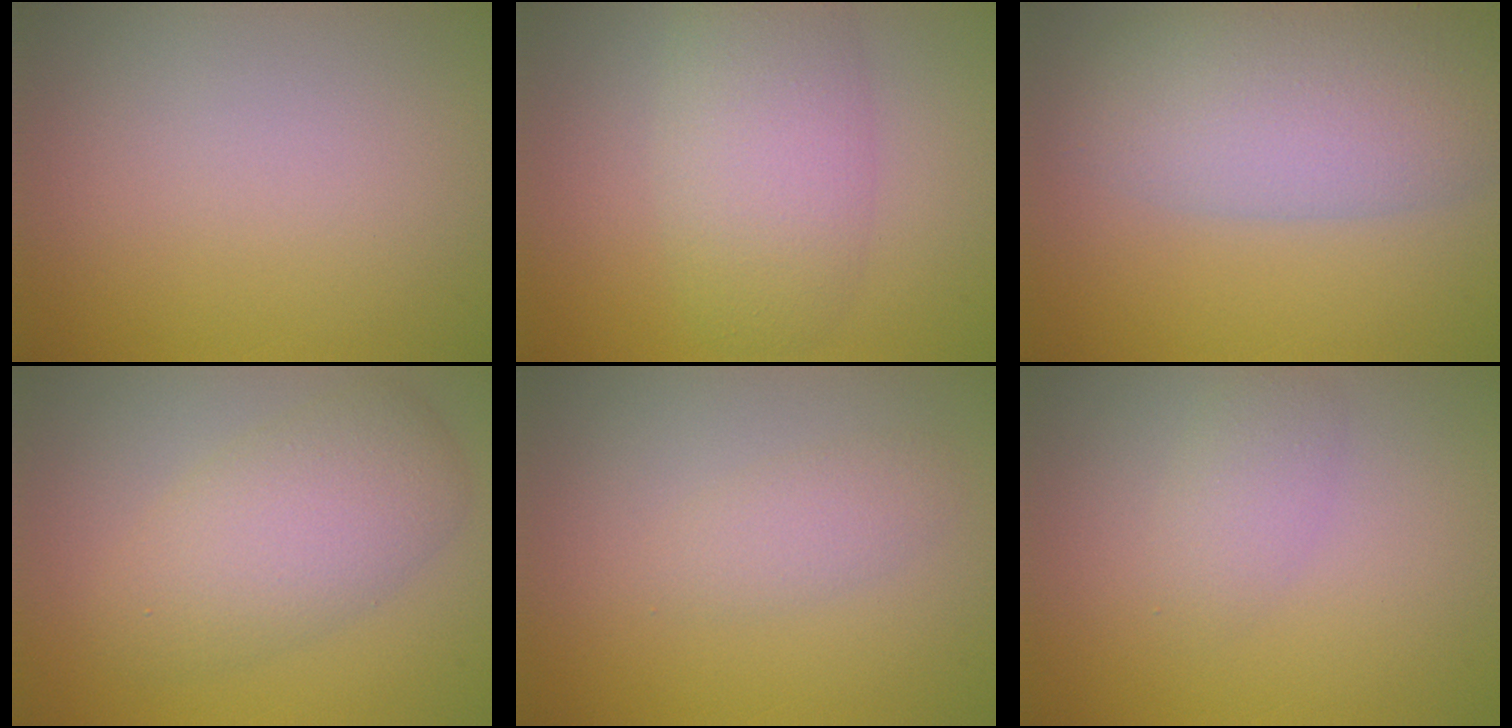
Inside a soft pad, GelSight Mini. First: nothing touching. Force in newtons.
{"total": 5.8, "press": 5.8, "slide": 0.3}
{"total": 7.7, "press": 7.7, "slide": 0.6}
{"total": 5.6, "press": 5.6, "slide": 0.2}
{"total": 1.7, "press": 1.7, "slide": 0.1}
{"total": 1.8, "press": 1.8, "slide": 0.1}